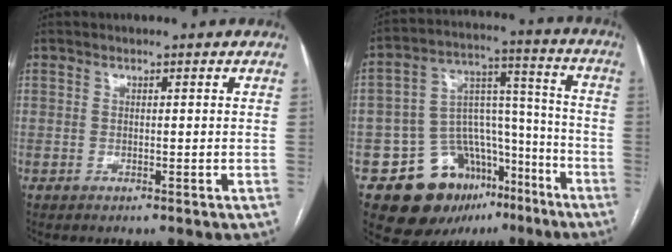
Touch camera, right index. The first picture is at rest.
{"total": 16.6, "force": [-9.6, 11.1, 7.7], "torque": [-0.107, 0.073, -0.140]}